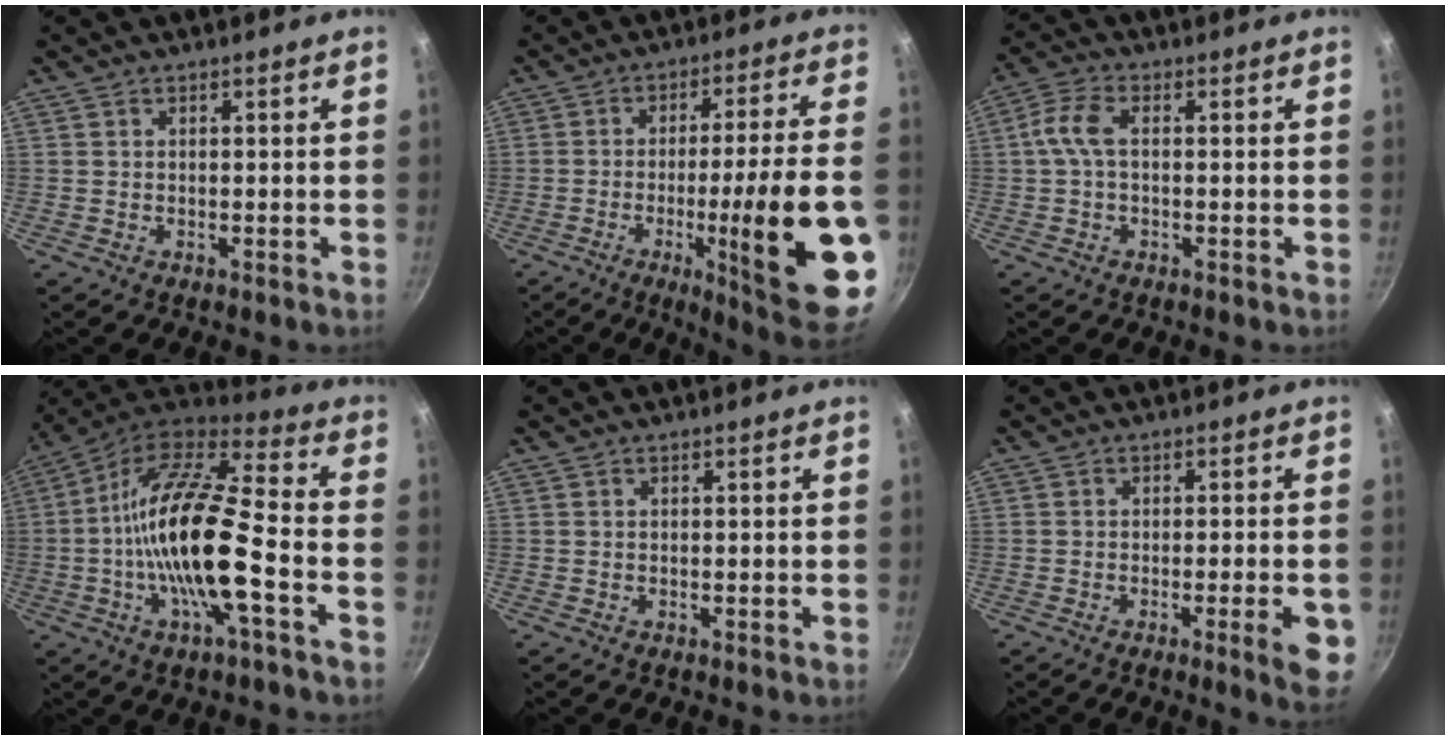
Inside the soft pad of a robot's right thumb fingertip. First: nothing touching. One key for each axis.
{"total": 23.4, "fx": -6.7, "fy": 3.2, "fz": 22.2, "tx": -0.299, "ty": 0.015, "tz": -0.088}
{"total": 5.3, "fx": 0.2, "fy": 2.7, "fz": 4.6, "tx": -0.110, "ty": 0.020, "tz": -0.005}
{"total": 20.7, "fx": -4.7, "fy": 6.1, "fz": 19.2, "tx": -0.354, "ty": 0.035, "tz": -0.104}
{"total": 0.0}
{"total": 6.8, "fx": -2.4, "fy": 1.2, "fz": 6.3, "tx": -0.069, "ty": 0.005, "tz": -0.031}